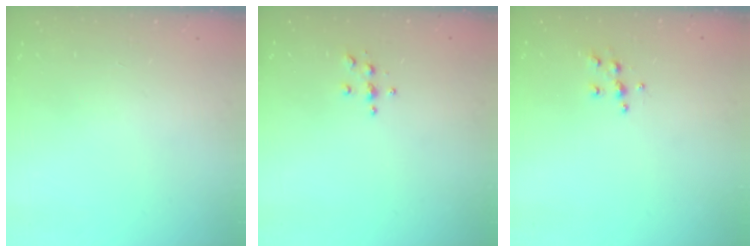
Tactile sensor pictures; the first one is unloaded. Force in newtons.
{"total": 3.8, "press": 3.8, "slide": 0.4}
{"total": 5.7, "press": 5.7, "slide": 0.6}